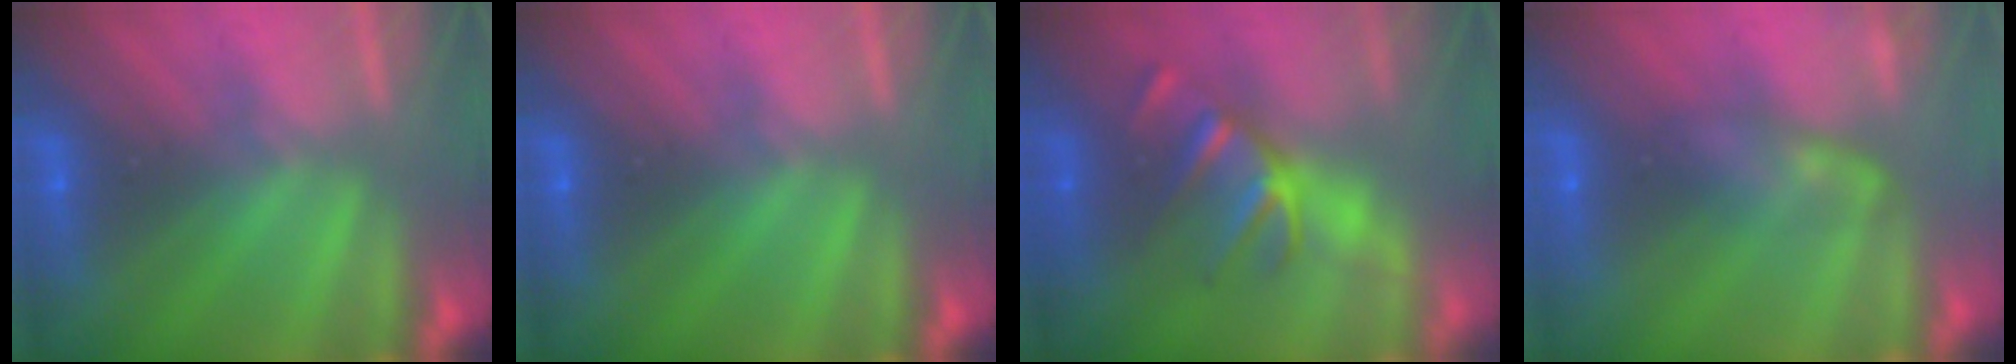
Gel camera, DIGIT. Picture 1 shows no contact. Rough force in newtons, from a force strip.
{"total": 0.0}
{"total": 2.9}
{"total": 2.4}